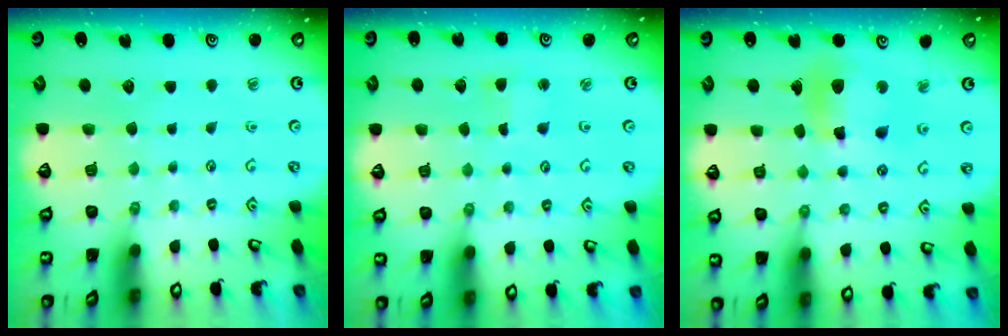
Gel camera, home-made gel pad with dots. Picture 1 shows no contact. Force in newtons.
{"total": 2.3, "press": 2.3, "slide": 0.4}
{"total": 12.7, "press": 12.5, "slide": 1.7}